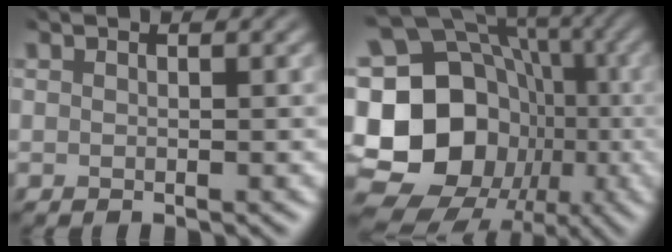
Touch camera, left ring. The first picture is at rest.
{"total": 20.8, "force": [-6.1, 18.3, 7.8], "torque": [-0.160, 0.010, -0.115]}